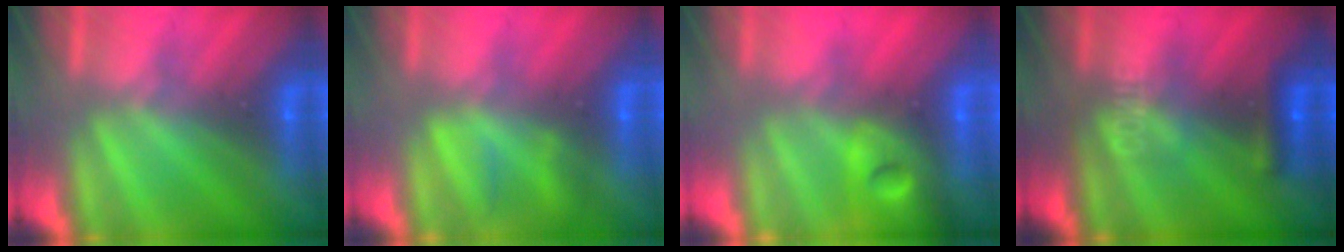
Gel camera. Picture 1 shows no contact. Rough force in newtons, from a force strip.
{"total": 2.1}
{"total": 7.7}
{"total": 8.7}